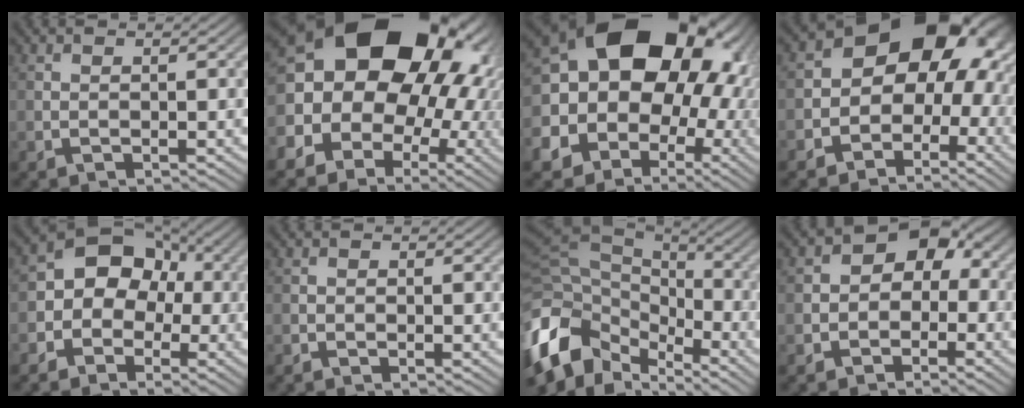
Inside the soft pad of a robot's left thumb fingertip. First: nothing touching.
{"total": 21.5, "force": [4.1, 16.9, 12.7], "torque": [-0.215, 0.037, 0.044]}
{"total": 24.1, "force": [3.3, 20.4, 12.3], "torque": [-0.244, 0.010, 0.021]}
{"total": 13.1, "force": [-0.3, 9.8, 8.6], "torque": [-0.099, -0.002, -0.027]}
{"total": 7.4, "force": [-1.2, 6.0, 4.2], "torque": [-0.045, 0.009, -0.050]}
{"total": 0.6, "force": [-0.5, 0.3, 0.1], "torque": [-0.001, -0.003, -0.011]}
{"total": 14.1, "force": [-6.1, 8.9, 9.1], "torque": [-0.239, -0.017, -0.111]}
{"total": 6.3, "force": [-1.0, 4.6, 4.1], "torque": [-0.042, 0.012, -0.037]}